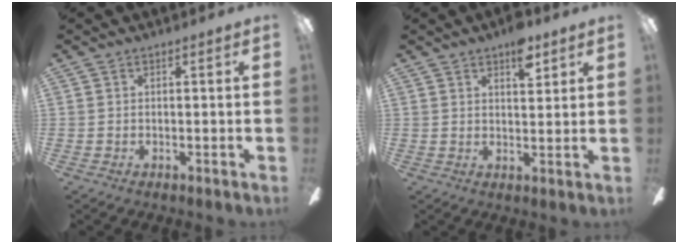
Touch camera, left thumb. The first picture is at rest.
{"total": 6.4, "force": [4.3, 2.5, 4.0], "torque": [-0.049, -0.021, 0.069]}